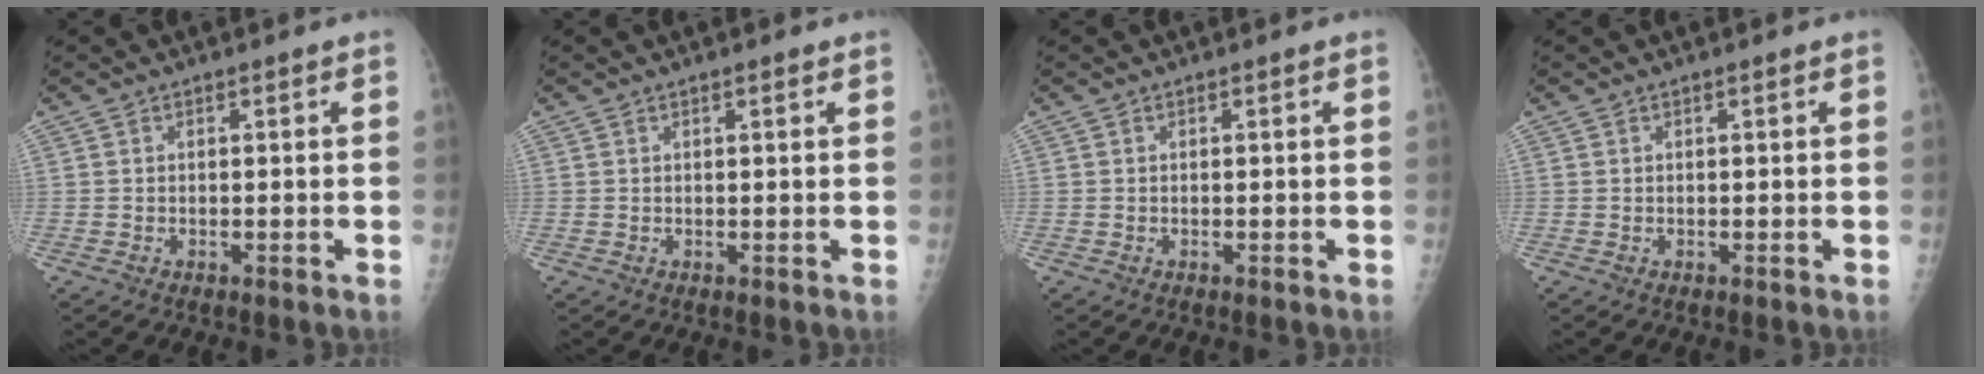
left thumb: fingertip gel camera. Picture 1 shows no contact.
{"total": 0.7, "force": [0.5, 0.2, 0.5], "torque": [-0.008, -0.001, 0.007]}
{"total": 0.0}
{"total": 0.0}